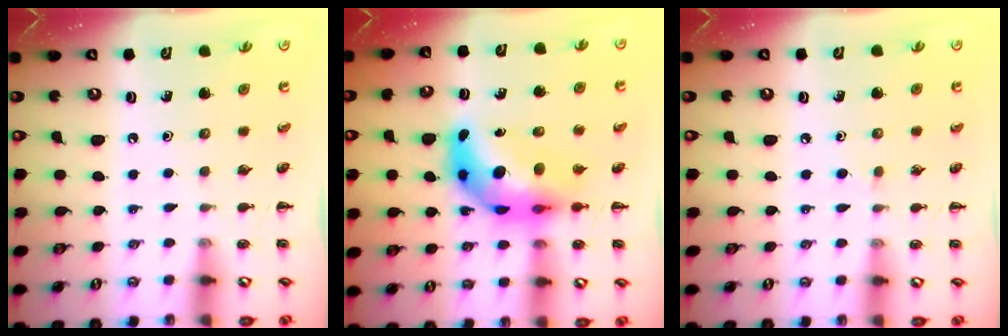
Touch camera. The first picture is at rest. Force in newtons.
{"total": 11.8, "press": 11.2, "slide": 3.8}
{"total": 1.6, "press": 1.4, "slide": 0.8}